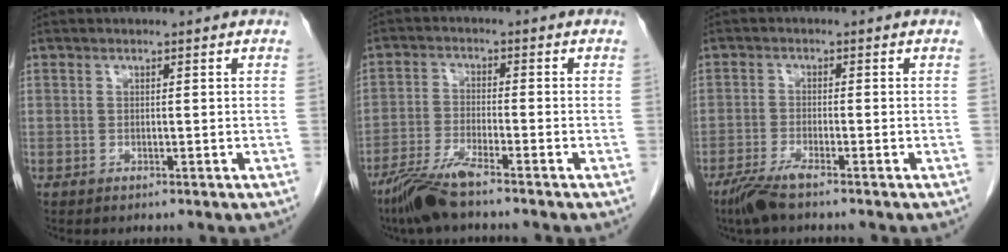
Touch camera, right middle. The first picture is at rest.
{"total": 6.6, "force": [-5.2, 0.1, 4.1], "torque": [-0.090, -0.022, -0.104]}
{"total": 4.2, "force": [-3.1, 0.1, 2.7], "torque": [-0.063, -0.012, -0.065]}